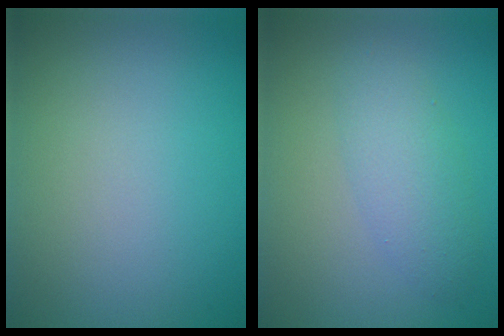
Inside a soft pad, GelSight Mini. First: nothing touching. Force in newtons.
{"total": 2.9, "press": 2.9, "slide": 0.1}